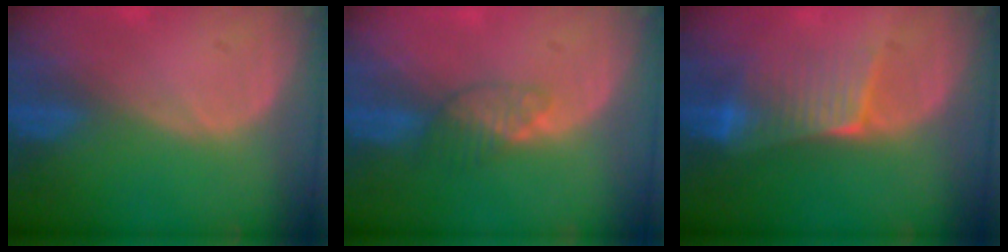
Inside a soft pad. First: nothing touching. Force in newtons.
{"total": 3.5, "press": 3.2, "slide": 1.4}
{"total": 6.5, "press": 6.2, "slide": 2.0}